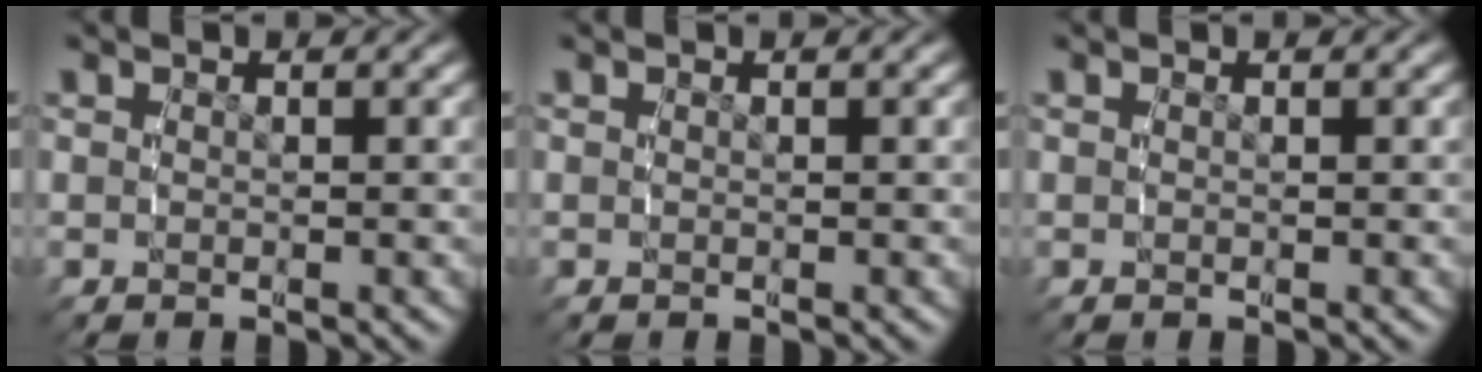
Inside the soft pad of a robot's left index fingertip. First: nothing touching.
{"total": 0.0}
{"total": 0.0}